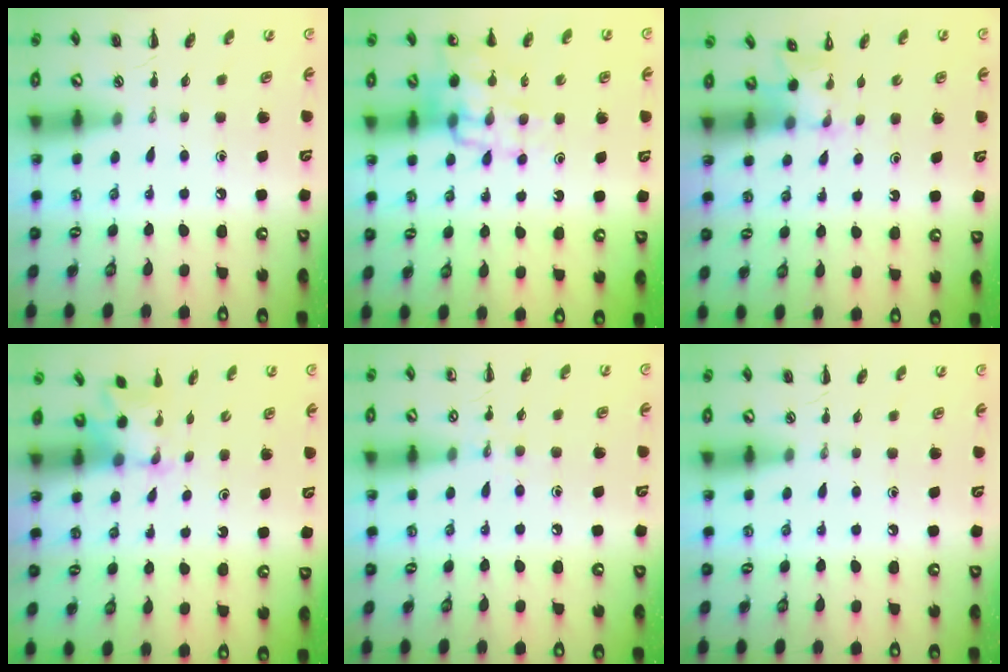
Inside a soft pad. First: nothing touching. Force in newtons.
{"total": 15.0, "press": 14.5, "slide": 3.7}
{"total": 2.7, "press": 2.6, "slide": 0.9}
{"total": 2.0, "press": 1.9, "slide": 0.6}
{"total": 5.8, "press": 5.5, "slide": 1.7}
{"total": 0.0}